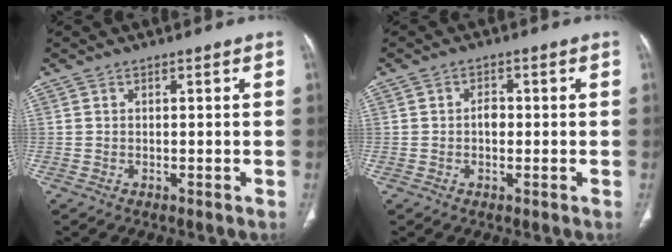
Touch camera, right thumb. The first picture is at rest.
{"total": 2.2, "force": [-0.2, 1.6, 1.5], "torque": [-0.017, 0.008, -0.005]}